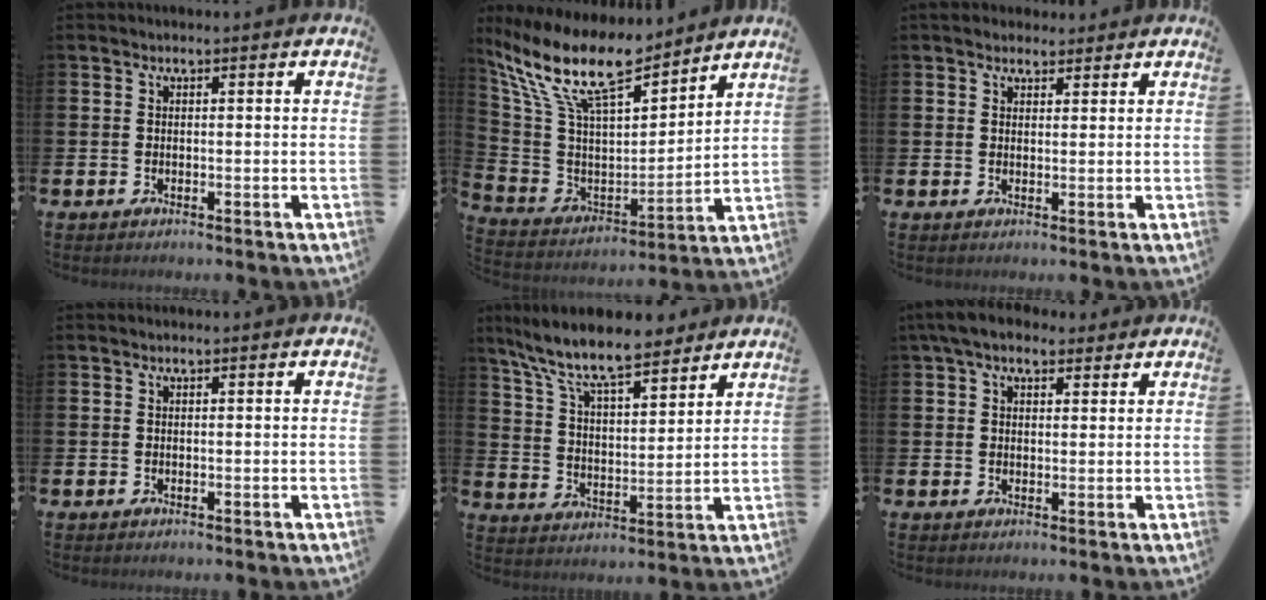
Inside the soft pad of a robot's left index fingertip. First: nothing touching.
{"total": 14.2, "force": [11.9, 3.8, 6.8], "torque": [-0.182, -0.065, 0.213]}
{"total": 3.0, "force": [2.7, 1.2, 0.2], "torque": [0.009, -0.011, 0.047]}
{"total": 0.0}
{"total": 10.2, "force": [9.0, 2.4, 4.1], "torque": [-0.112, -0.051, 0.158]}
{"total": 4.9, "force": [4.0, 2.2, 1.9], "torque": [-0.041, -0.006, 0.071]}